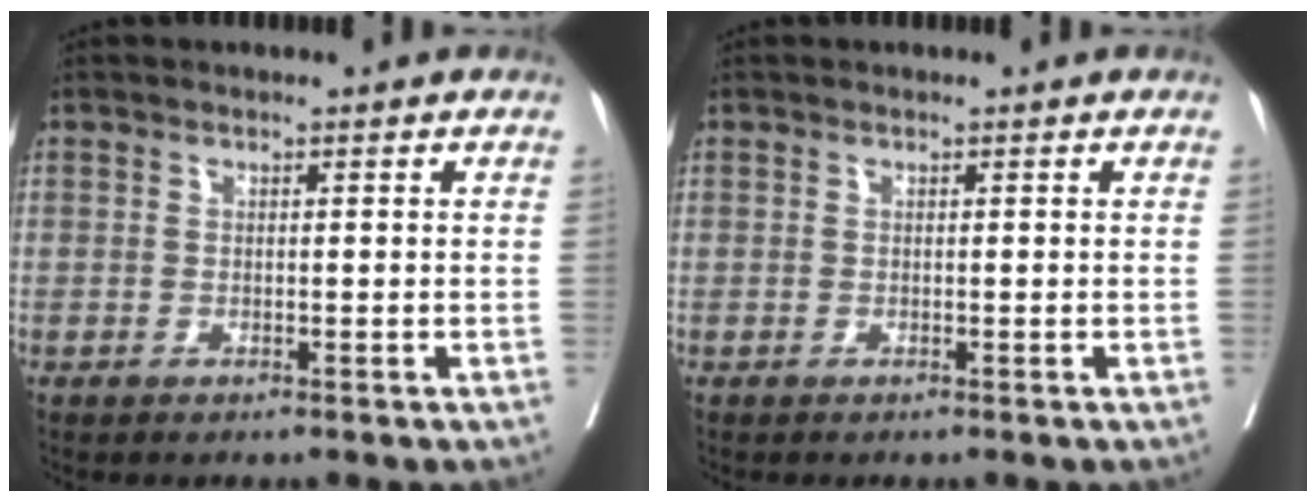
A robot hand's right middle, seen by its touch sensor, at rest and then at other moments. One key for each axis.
{"total": 0.5, "fx": 0.5, "fy": -0.1, "fz": -0.1, "tx": 0.004, "ty": 0.001, "tz": 0.006}